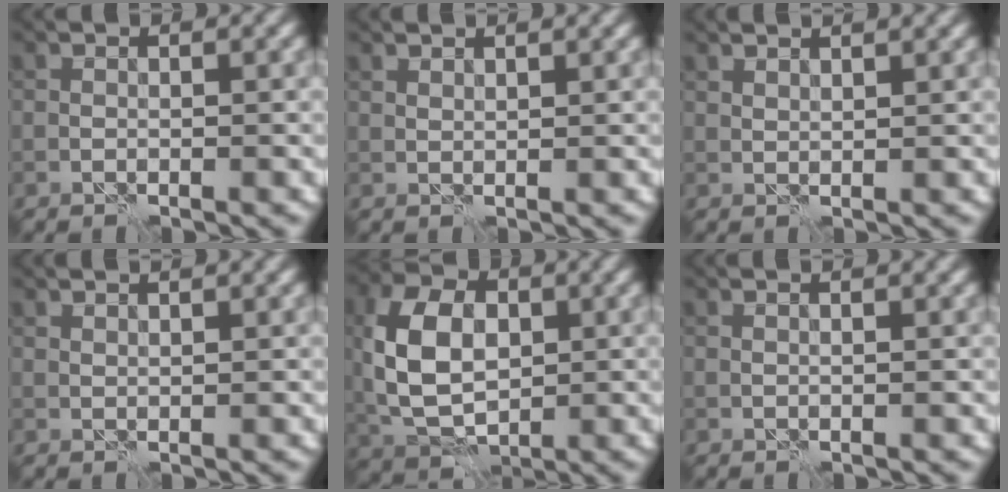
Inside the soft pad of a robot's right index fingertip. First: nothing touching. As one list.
[{"total": 1.3, "force": [1.2, 0.2, 0.5], "torque": [-0.010, -0.001, 0.018]}, {"total": 2.6, "force": [2.0, 0.8, 1.3], "torque": [-0.015, 0.011, 0.014]}, {"total": 1.2, "force": [1.1, 0.2, 0.5], "torque": [-0.008, 0.000, 0.015]}, {"total": 8.8, "force": [0.9, 5.8, 6.5], "torque": [-0.147, 0.008, 0.011]}, {"total": 1.7, "force": [1.2, 0.6, 1.2], "torque": [-0.007, -0.001, -0.002]}]